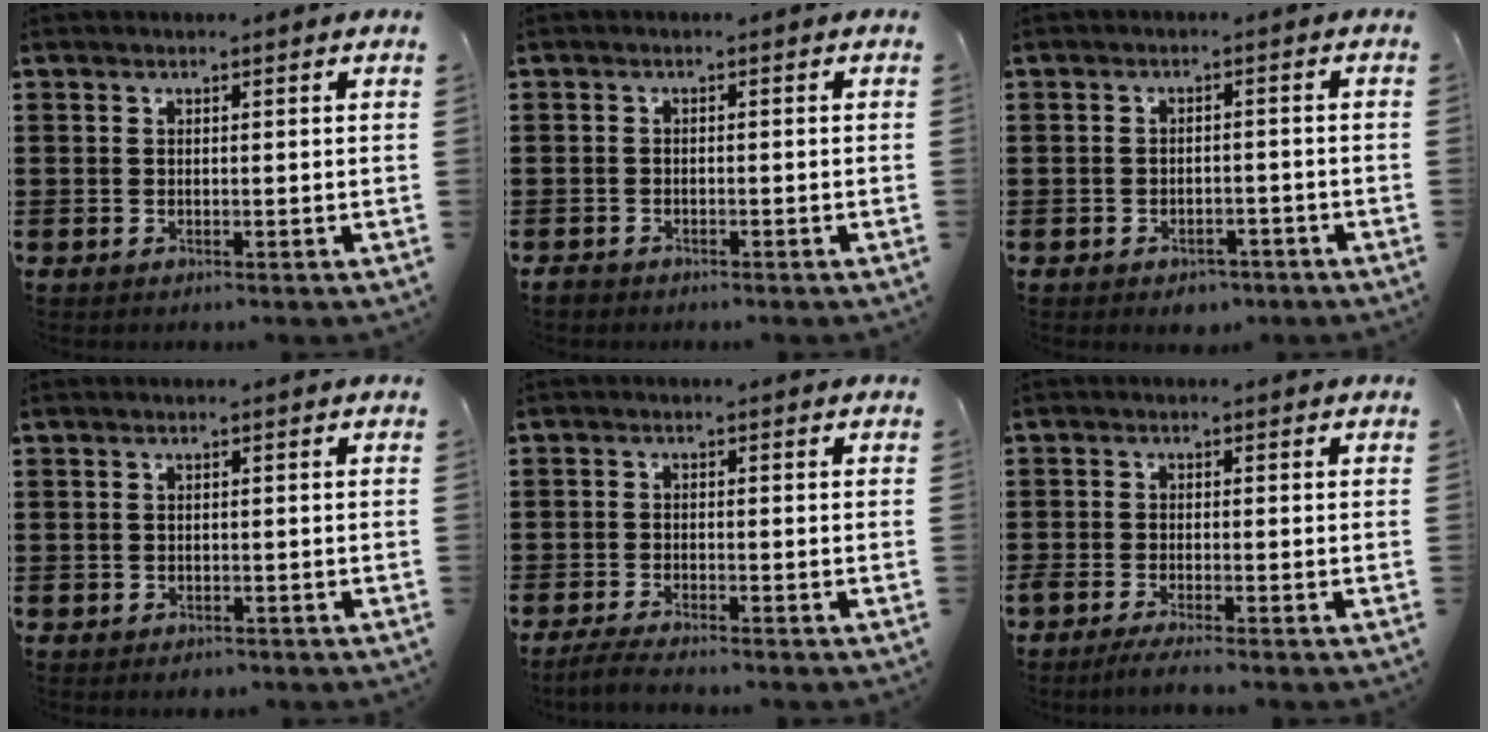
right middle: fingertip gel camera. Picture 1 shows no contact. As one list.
[{"total": 1.2, "force": [-1.1, 0.4, 0.1], "torque": [-0.006, 0.001, -0.024]}, {"total": 2.1, "force": [-1.9, 0.9, 0.0], "torque": [-0.005, 0.004, -0.042]}, {"total": 0.8, "force": [-0.6, 0.5, 0.1], "torque": [-0.003, 0.002, -0.015]}, {"total": 2.5, "force": [-2.3, 0.1, 0.9], "torque": [-0.023, 0.000, -0.049]}, {"total": 1.9, "force": [-1.6, 0.0, 1.0], "torque": [-0.025, -0.001, -0.034]}]